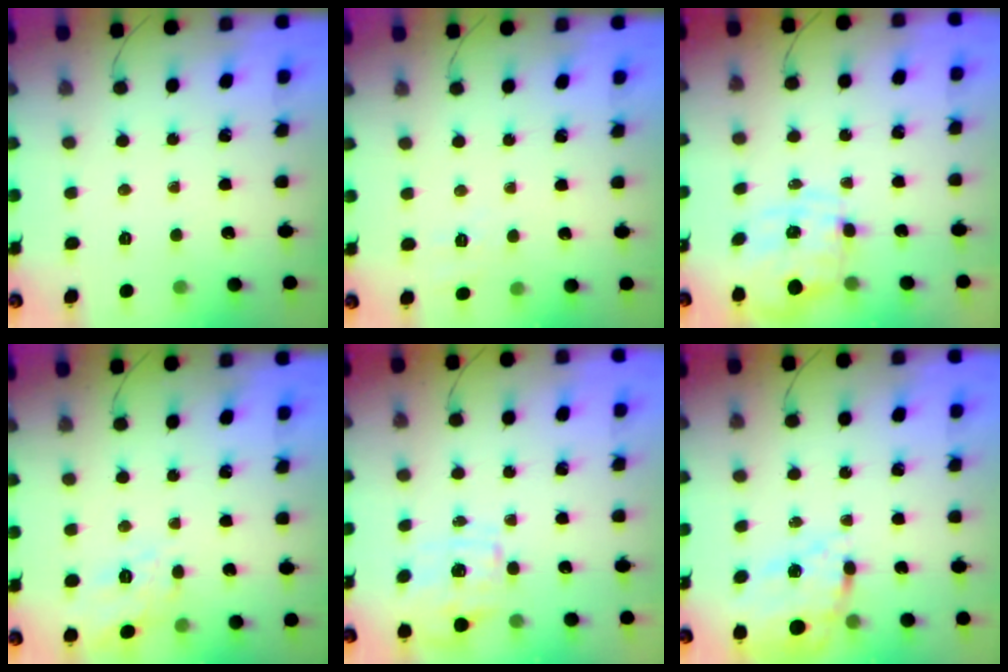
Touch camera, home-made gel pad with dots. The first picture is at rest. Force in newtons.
{"total": 3.8, "press": 3.2, "slide": 2.1}
{"total": 2.2, "press": 1.8, "slide": 1.3}
{"total": 11.9, "press": 11.9, "slide": 0.7}
{"total": 1.7, "press": 1.6, "slide": 0.5}
{"total": 17.1, "press": 16.6, "slide": 3.9}